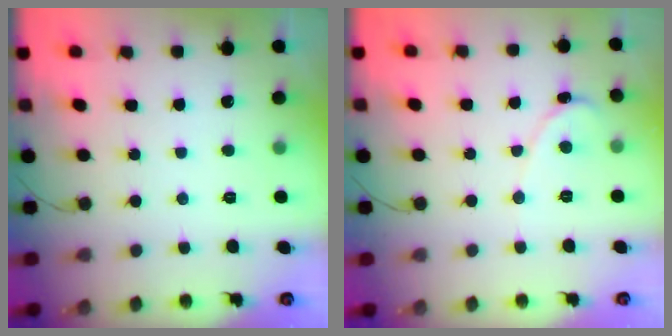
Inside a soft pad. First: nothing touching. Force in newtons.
{"total": 1.0, "press": 1.0, "slide": 0.1}